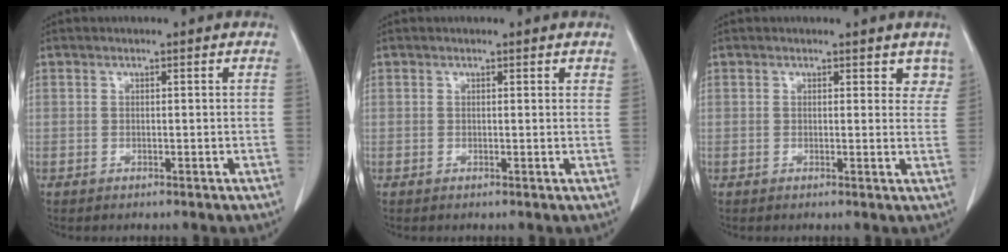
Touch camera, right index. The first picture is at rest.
{"total": 0.9, "force": [0.8, 0.2, 0.3], "torque": [-0.001, 0.000, 0.004]}
{"total": 3.6, "force": [3.0, 1.8, 0.9], "torque": [0.017, -0.006, 0.019]}